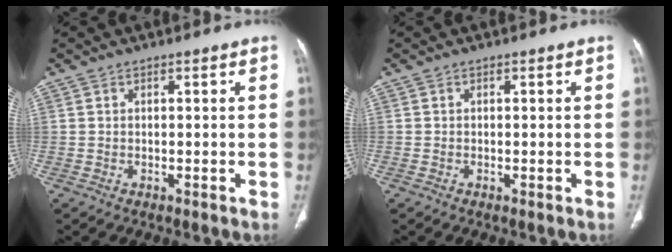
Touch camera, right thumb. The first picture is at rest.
{"total": 0.0}